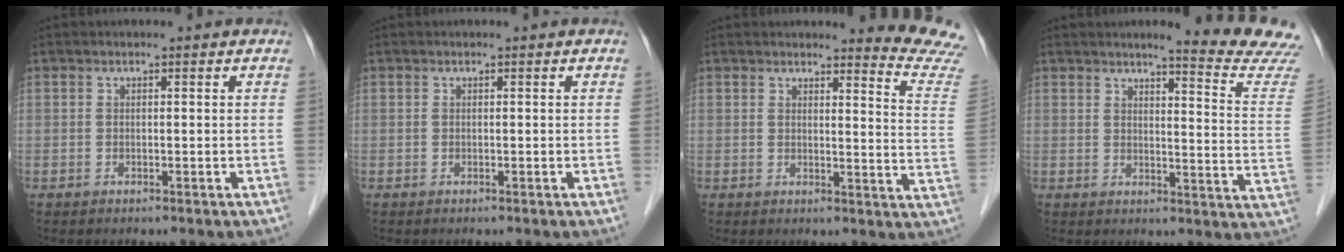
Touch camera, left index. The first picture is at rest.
{"total": 0.0}
{"total": 9.3, "force": [9.2, -1.4, -0.1], "torque": [-0.001, -0.123, 0.078]}
{"total": 12.6, "force": [12.0, -1.8, 3.2], "torque": [-0.038, -0.099, 0.123]}